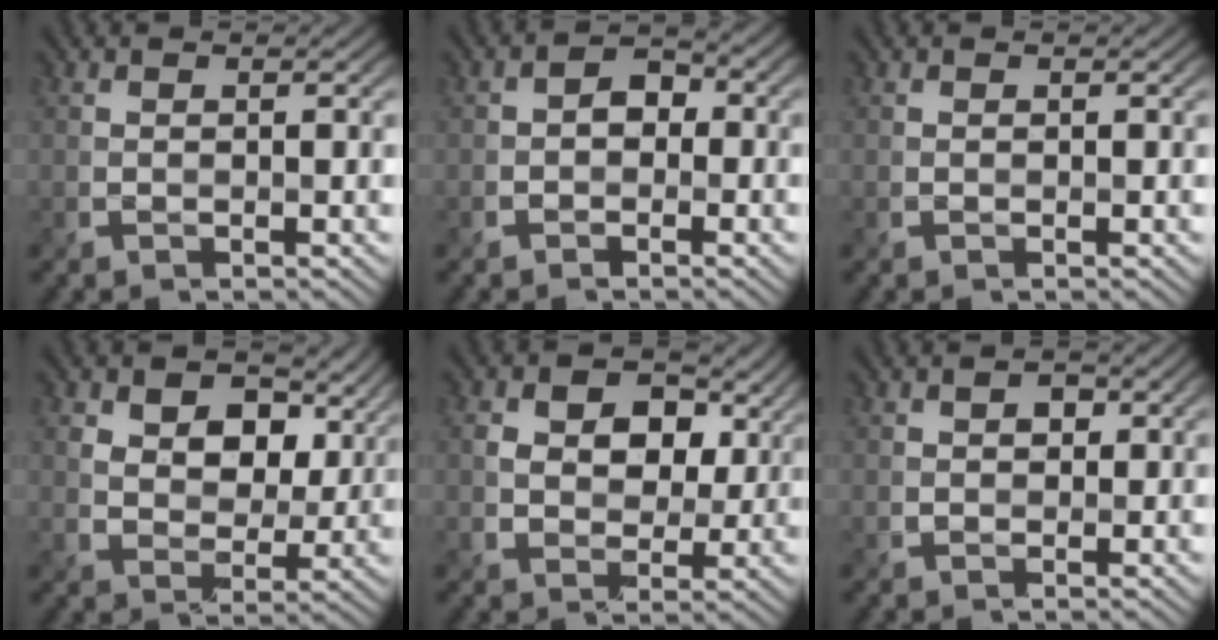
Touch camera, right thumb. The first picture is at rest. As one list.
[{"total": 2.6, "force": [-0.7, 2.2, 1.2], "torque": [-0.015, 0.004, -0.022]}, {"total": 0.0}, {"total": 9.6, "force": [4.1, 6.5, 5.7], "torque": [-0.112, -0.002, 0.057]}, {"total": 7.6, "force": [2.4, 5.7, 4.4], "torque": [-0.090, -0.004, 0.028]}, {"total": 1.7, "force": [0.3, 1.3, 1.0], "torque": [-0.020, -0.003, 0.007]}]